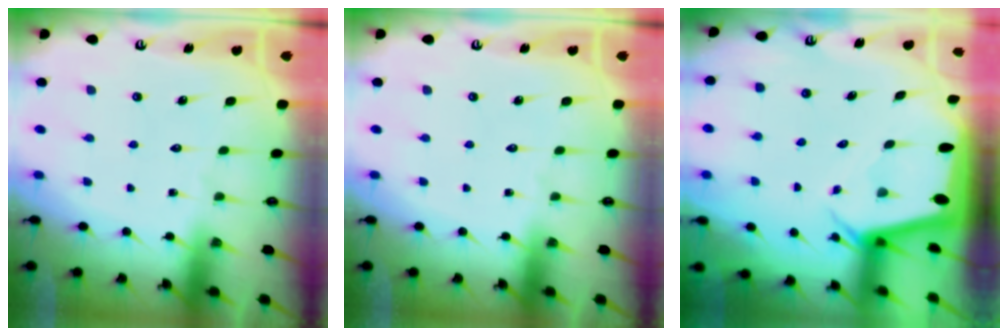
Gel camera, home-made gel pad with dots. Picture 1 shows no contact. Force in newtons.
{"total": 0.0}
{"total": 3.4, "press": 3.4, "slide": 0.3}